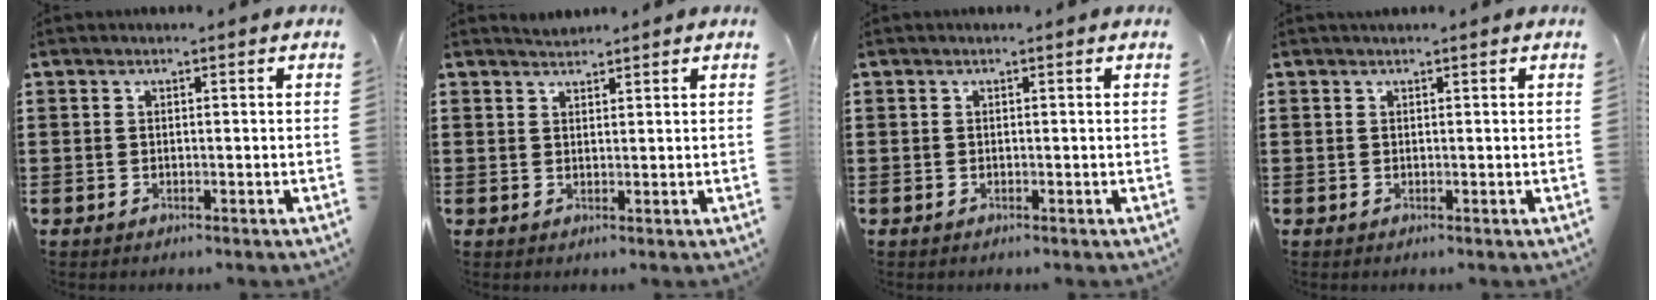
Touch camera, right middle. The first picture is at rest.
{"total": 1.5, "force": [1.5, 0.2, -0.2], "torque": [0.000, 0.004, 0.030]}
{"total": 0.0}
{"total": 0.5, "force": [0.5, 0.1, -0.1], "torque": [-0.001, -0.001, 0.010]}